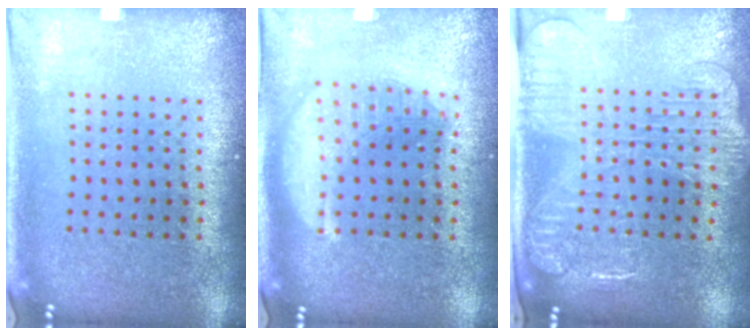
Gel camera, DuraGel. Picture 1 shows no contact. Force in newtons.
{"total": 2.8, "press": 2.8, "slide": 0.3}
{"total": 2.4, "press": 2.0, "slide": 1.4}